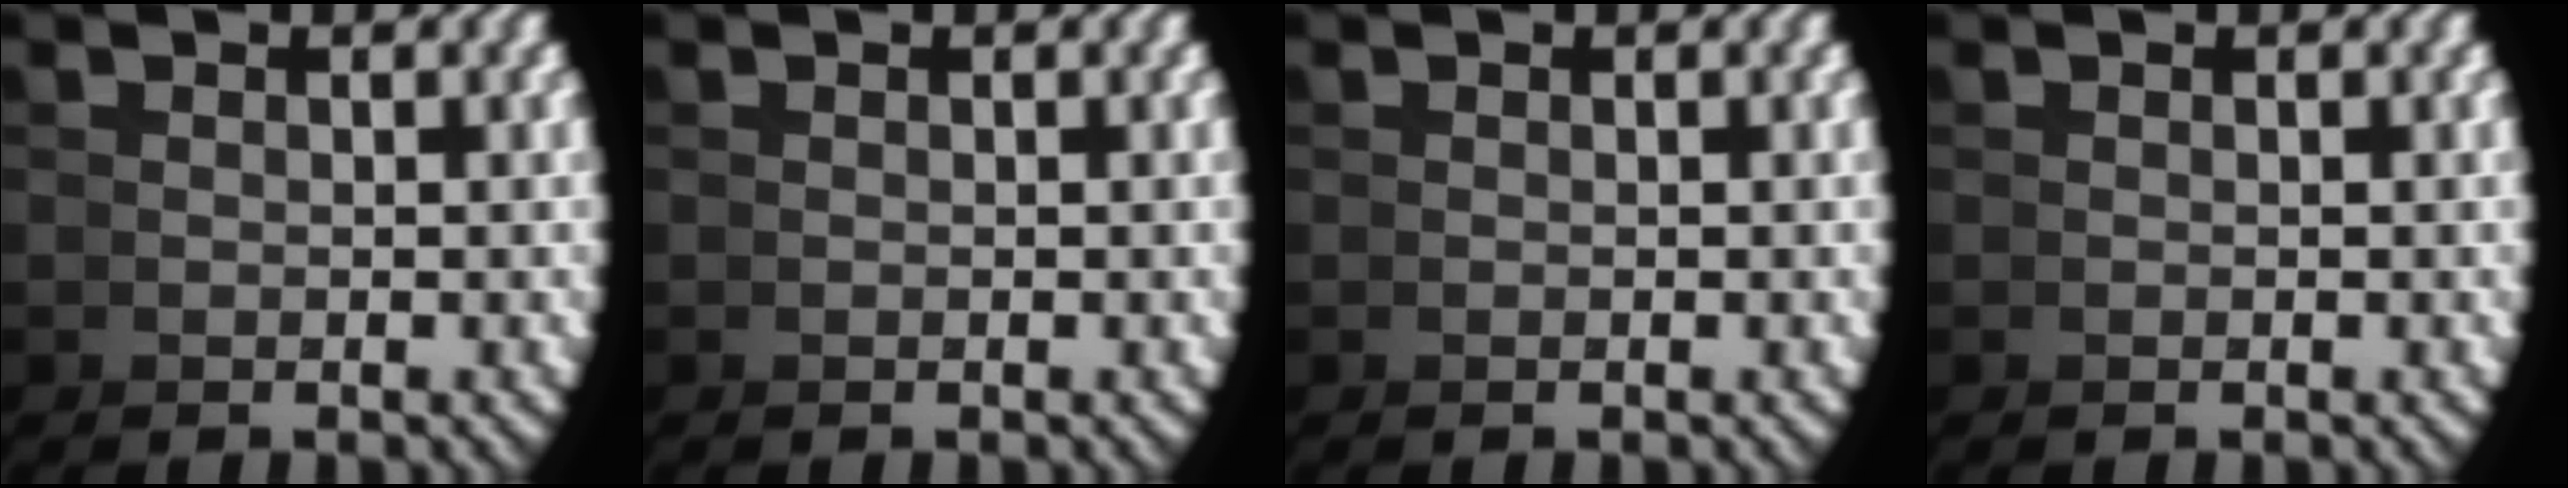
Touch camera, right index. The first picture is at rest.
{"total": 0.0}
{"total": 0.0}
{"total": 0.0}